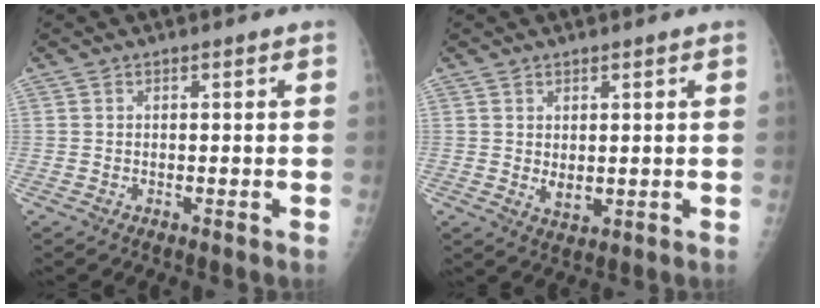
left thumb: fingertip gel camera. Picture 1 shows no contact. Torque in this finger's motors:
{"motor_torque": [-0.01, 0.03, -0.06, -0.11, 0.01]}